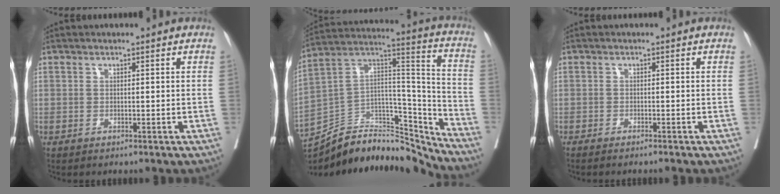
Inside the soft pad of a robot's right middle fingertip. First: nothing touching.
{"total": 23.1, "force": [-21.4, 5.9, 6.3], "torque": [-0.128, 0.041, -0.354]}
{"total": 4.4, "force": [-3.8, -0.5, 2.1], "torque": [-0.014, -0.002, -0.050]}